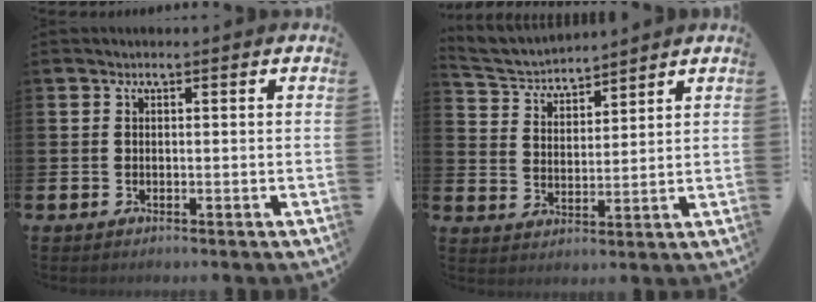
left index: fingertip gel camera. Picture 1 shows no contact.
{"total": 3.9, "force": [3.8, 0.9, 0.0], "torque": [-0.018, -0.030, 0.065]}